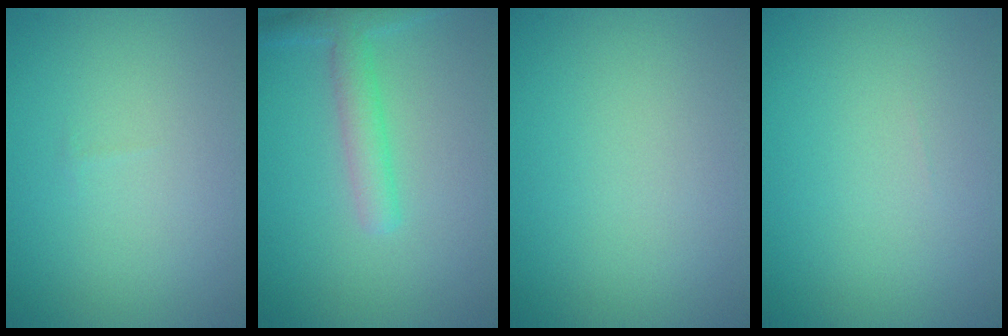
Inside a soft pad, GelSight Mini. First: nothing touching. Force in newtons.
{"total": 2.8, "press": 2.8, "slide": 0.1}
{"total": 0.0}
{"total": 0.0}